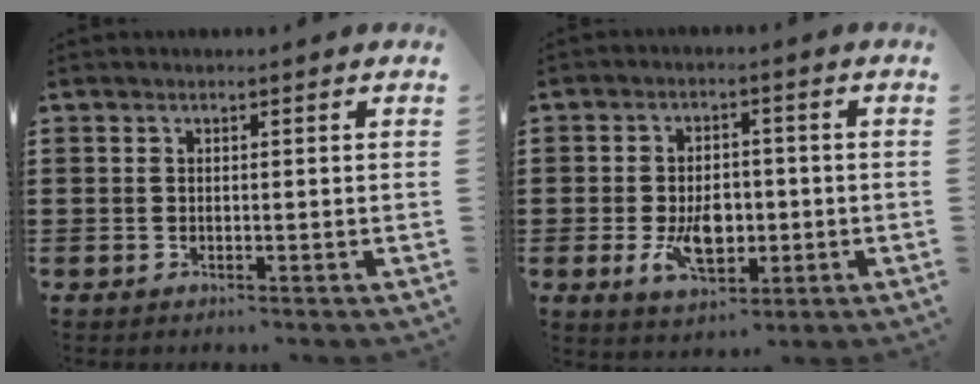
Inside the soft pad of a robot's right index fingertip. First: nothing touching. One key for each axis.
{"total": 6.9, "fx": -1.5, "fy": 4.2, "fz": 5.4, "tx": -0.089, "ty": 0.001, "tz": -0.028}